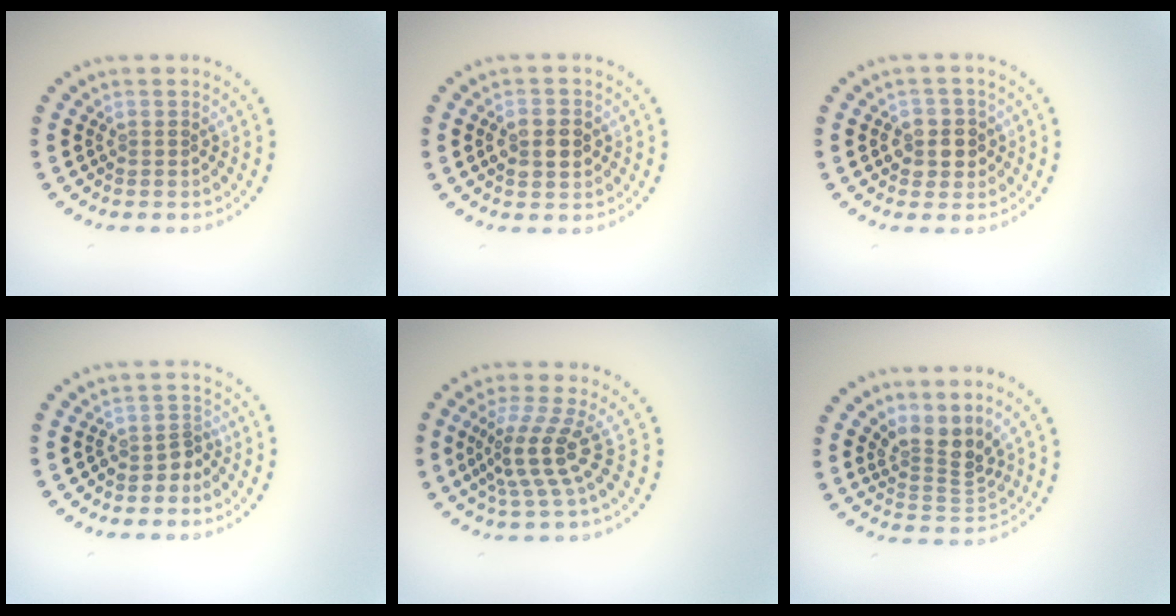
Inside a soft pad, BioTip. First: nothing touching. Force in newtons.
{"total": 2.7, "press": 2.7, "slide": 0.0}
{"total": 2.6, "press": 2.4, "slide": 1.0}
{"total": 2.0, "press": 1.5, "slide": 1.4}
{"total": 4.1, "press": 2.8, "slide": 2.9}
{"total": 3.3, "press": 2.3, "slide": 2.4}